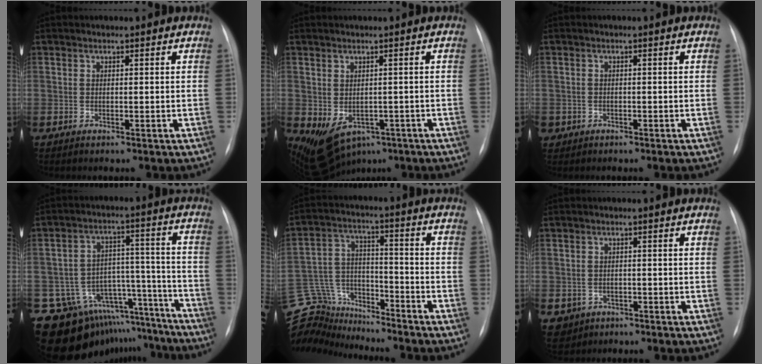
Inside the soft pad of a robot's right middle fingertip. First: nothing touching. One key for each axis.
{"total": 8.0, "fx": -4.0, "fy": 5.3, "fz": 4.5, "tx": -0.076, "ty": 0.003, "tz": -0.048}
{"total": 1.4, "fx": -0.7, "fy": 1.2, "fz": 0.2, "tx": -0.006, "ty": 0.004, "tz": -0.009}
{"total": 17.7, "fx": -14.4, "fy": 9.7, "fz": 3.6, "tx": -0.045, "ty": 0.078, "tz": -0.191}
{"total": 14.0, "fx": -13.5, "fy": 3.2, "fz": 1.2, "tx": -0.031, "ty": 0.041, "tz": -0.240}
{"total": 3.9, "fx": -1.8, "fy": 3.4, "fz": 0.7, "tx": -0.010, "ty": 0.002, "tz": -0.023}